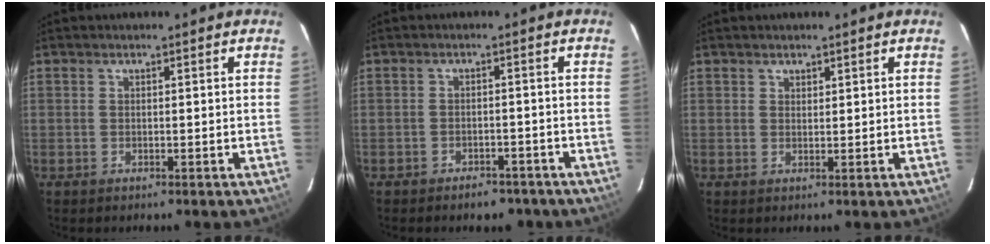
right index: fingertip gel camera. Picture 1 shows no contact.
{"total": 5.9, "force": [-4.7, 3.0, 1.9], "torque": [-0.040, 0.009, -0.054]}
{"total": 1.2, "force": [0.9, 0.8, 0.1], "torque": [0.000, 0.003, 0.015]}